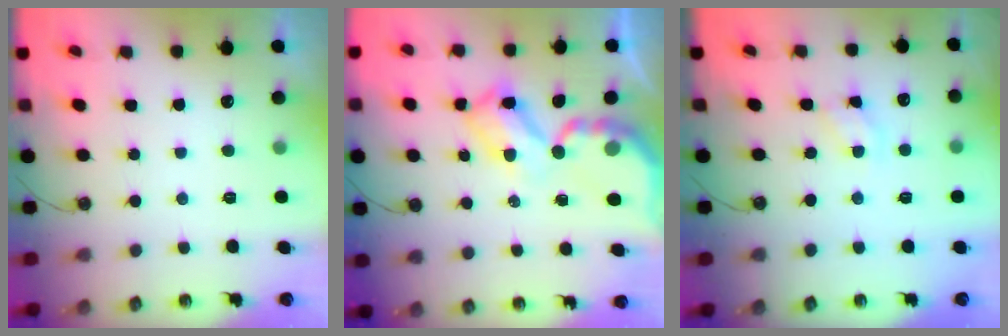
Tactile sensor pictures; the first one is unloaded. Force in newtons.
{"total": 9.0, "press": 9.0, "slide": 0.6}
{"total": 4.1, "press": 4.0, "slide": 0.4}